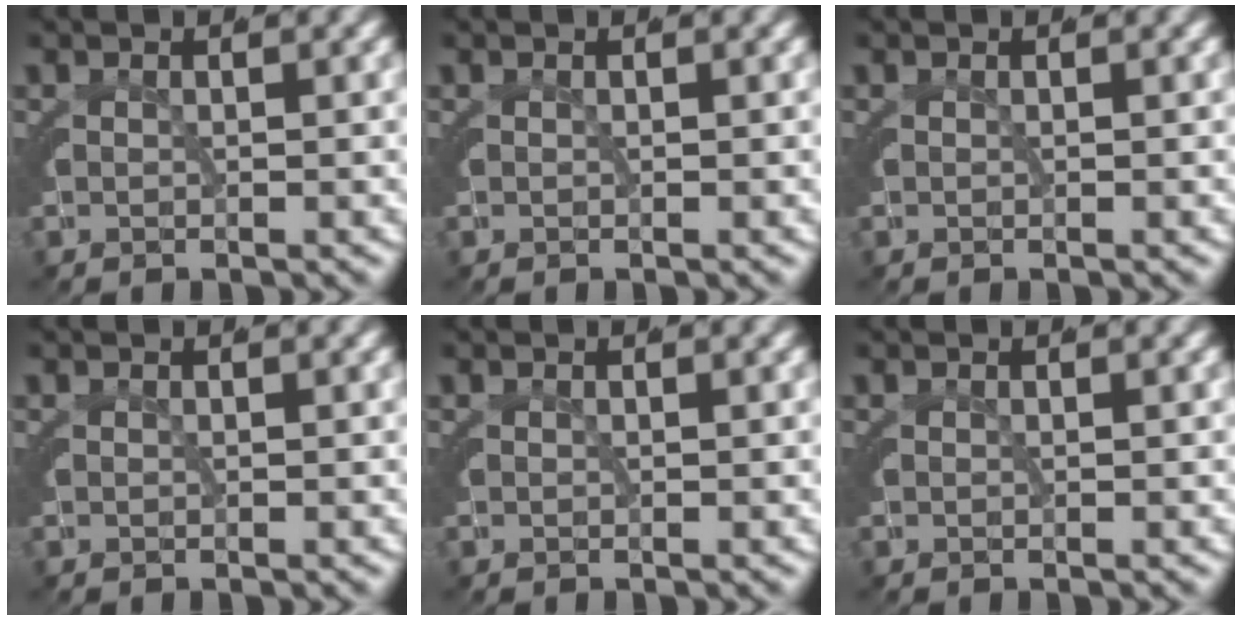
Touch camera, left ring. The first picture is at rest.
{"total": 0.0}
{"total": 0.0}
{"total": 0.0}
{"total": 0.0}
{"total": 0.0}